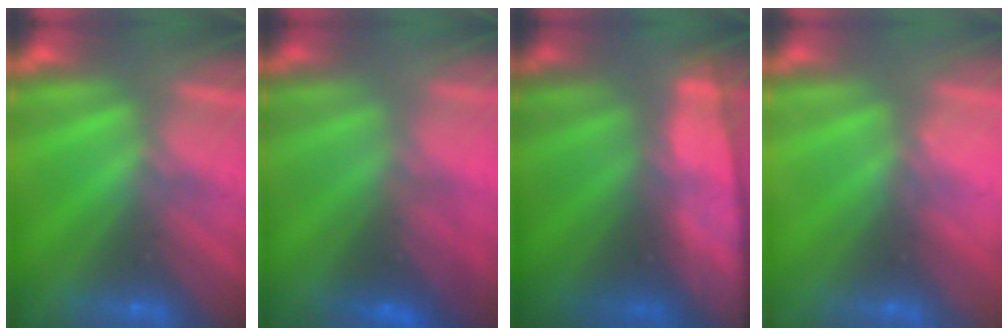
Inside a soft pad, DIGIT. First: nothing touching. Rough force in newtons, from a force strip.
{"total": 3.0}
{"total": 8.9}
{"total": 2.3}